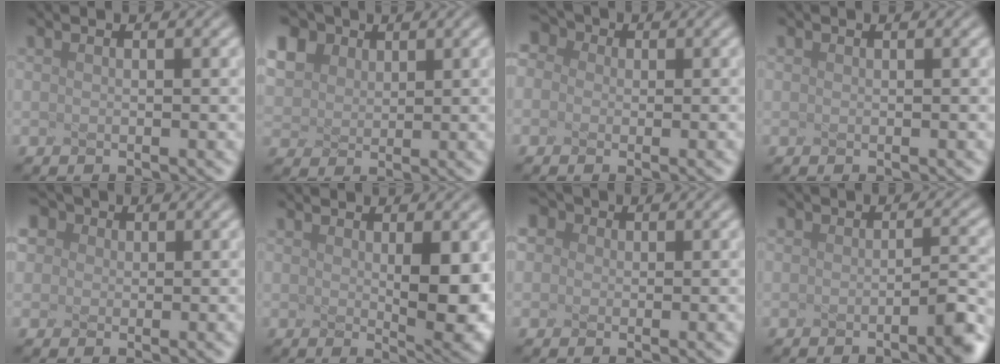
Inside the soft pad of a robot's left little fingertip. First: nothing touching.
{"total": 5.1, "force": [3.2, 3.5, 1.9], "torque": [-0.117, 0.018, 0.090]}
{"total": 2.4, "force": [0.3, 2.2, 1.0], "torque": [-0.031, 0.016, 0.007]}
{"total": 0.6, "force": [0.0, -0.4, -0.5], "torque": [-0.003, -0.007, 0.011]}
{"total": 2.6, "force": [1.4, 2.1, 0.8], "torque": [-0.053, 0.011, 0.049]}
{"total": 3.9, "force": [-0.2, 0.2, 3.9], "torque": [-0.079, -0.013, 0.037]}
{"total": 2.6, "force": [1.0, 2.2, 1.0], "torque": [-0.043, 0.019, 0.023]}
{"total": 2.3, "force": [-1.9, -0.6, 1.2], "torque": [-0.039, -0.004, -0.001]}